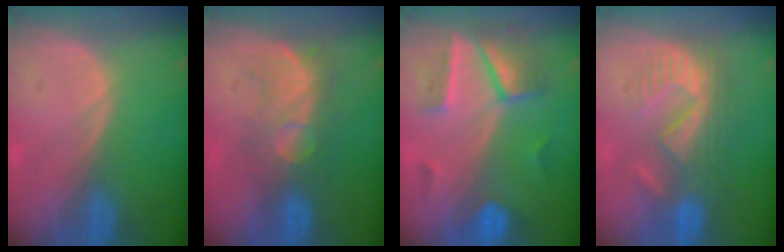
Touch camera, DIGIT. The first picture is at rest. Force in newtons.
{"total": 8.2, "press": 7.7, "slide": 2.8}
{"total": 6.8, "press": 6.8, "slide": 0.2}
{"total": 8.7, "press": 8.2, "slide": 3.0}